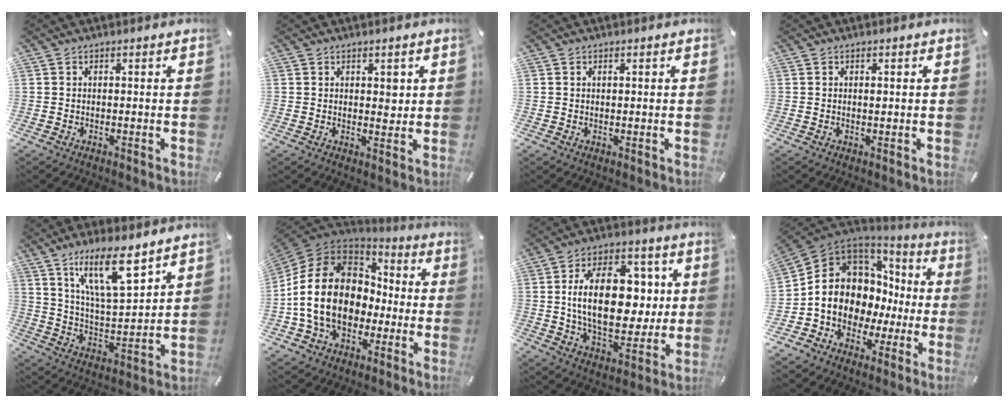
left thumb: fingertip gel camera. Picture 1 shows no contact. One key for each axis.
{"total": 2.7, "fx": 1.1, "fy": 1.9, "fz": 1.5, "tx": -0.001, "ty": -0.010, "tz": 0.012}
{"total": 0.0}
{"total": 0.6, "fx": 0.2, "fy": 0.3, "fz": 0.5, "tx": -0.011, "ty": -0.001, "tz": 0.003}
{"total": 16.0, "fx": 10.5, "fy": 5.4, "fz": 10.8, "tx": -0.192, "ty": -0.043, "tz": 0.180}
{"total": 18.6, "fx": -2.6, "fy": 14.9, "fz": 10.9, "tx": -0.229, "ty": 0.026, "tz": -0.044}
{"total": 21.2, "fx": 2.5, "fy": 13.2, "fz": 16.4, "tx": -0.293, "ty": 0.004, "tz": 0.042}
{"total": 11.3, "fx": -0.7, "fy": 10.1, "fz": 4.9, "tx": -0.118, "ty": -0.024, "tz": -0.014}